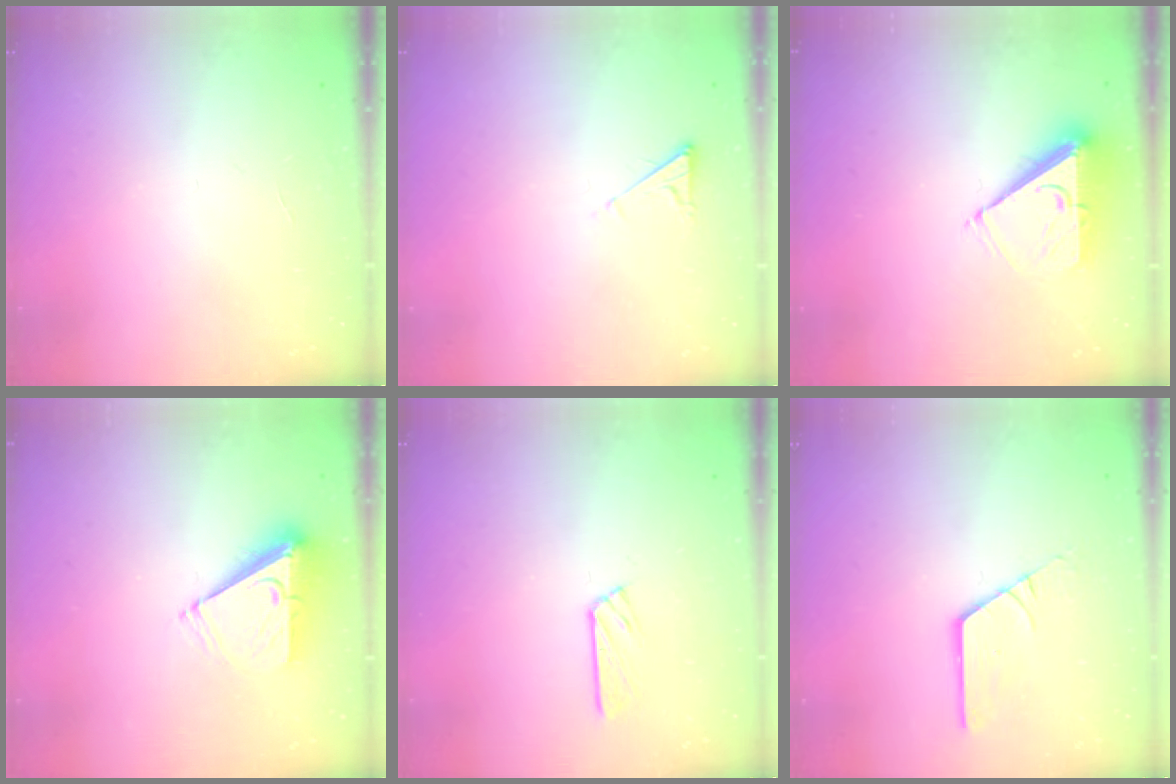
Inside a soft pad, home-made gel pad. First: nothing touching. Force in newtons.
{"total": 2.9, "press": 2.9, "slide": 0.5}
{"total": 6.9, "press": 6.7, "slide": 1.2}
{"total": 7.1, "press": 7.0, "slide": 0.7}
{"total": 3.7, "press": 3.7, "slide": 0.4}
{"total": 2.6, "press": 2.6, "slide": 0.2}